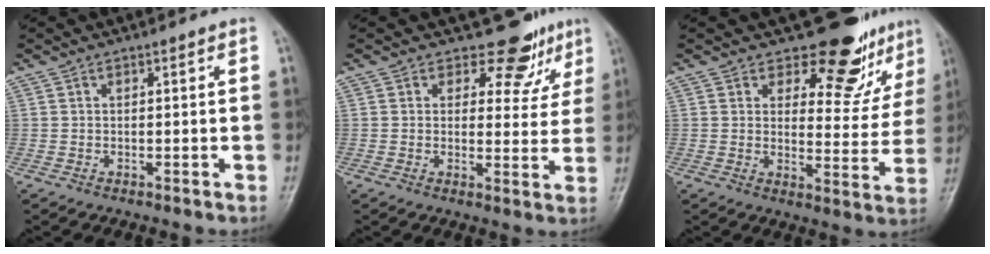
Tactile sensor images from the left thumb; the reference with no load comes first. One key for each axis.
{"total": 7.0, "fx": 5.3, "fy": 4.3, "fz": 1.3, "tx": 0.020, "ty": -0.037, "tz": 0.055}
{"total": 12.8, "fx": 10.7, "fy": 5.9, "fz": 3.7, "tx": 0.001, "ty": -0.089, "tz": 0.123}